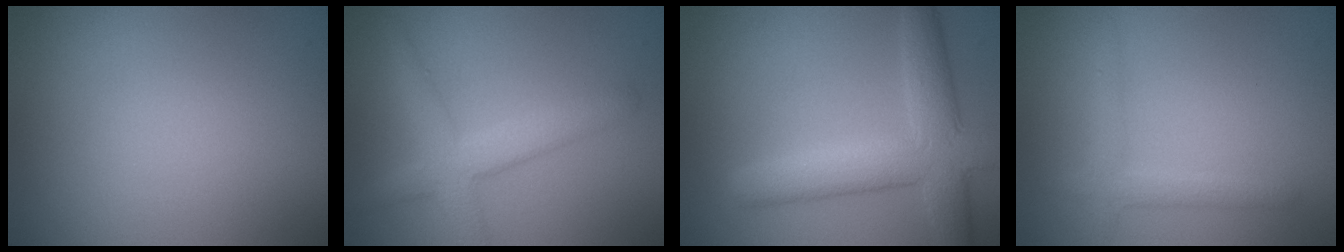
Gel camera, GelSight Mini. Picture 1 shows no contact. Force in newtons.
{"total": 3.9, "press": 3.9, "slide": 0.1}
{"total": 6.5, "press": 6.5, "slide": 0.3}
{"total": 2.0, "press": 1.9, "slide": 0.1}